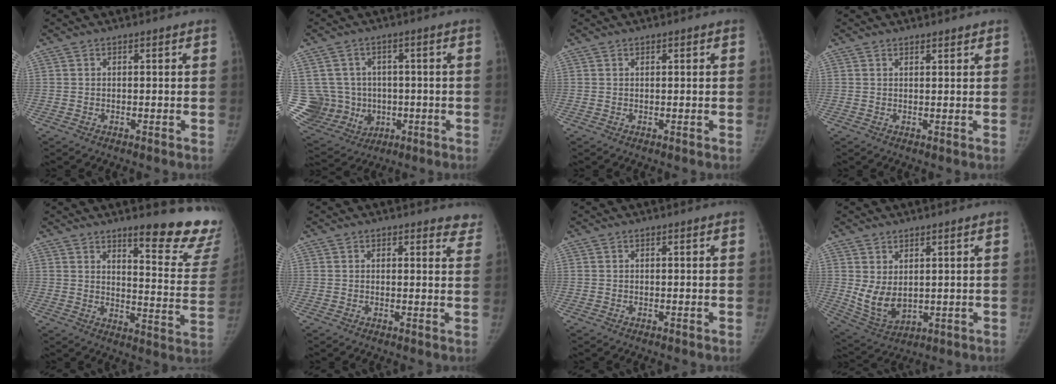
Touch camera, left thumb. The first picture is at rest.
{"total": 15.4, "force": [-0.7, 14.3, 5.6], "torque": [-0.117, 0.022, 0.017]}
{"total": 0.0}
{"total": 1.4, "force": [1.3, 0.3, 0.4], "torque": [-0.001, -0.009, 0.020]}
{"total": 18.1, "force": [14.1, 3.9, 10.6], "torque": [-0.092, -0.128, 0.173]}
{"total": 4.5, "force": [4.1, 1.8, 0.6], "torque": [0.032, -0.023, 0.026]}
{"total": 0.0}
{"total": 7.2, "force": [1.7, 4.4, 5.5], "torque": [-0.092, -0.023, 0.053]}